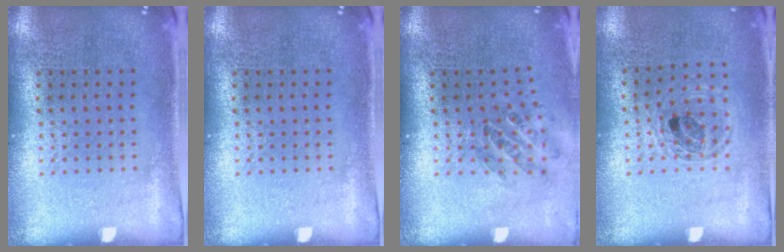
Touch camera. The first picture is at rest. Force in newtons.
{"total": 0.0}
{"total": 0.9, "press": 0.9, "slide": 0.1}
{"total": 1.0, "press": 1.0, "slide": 0.3}